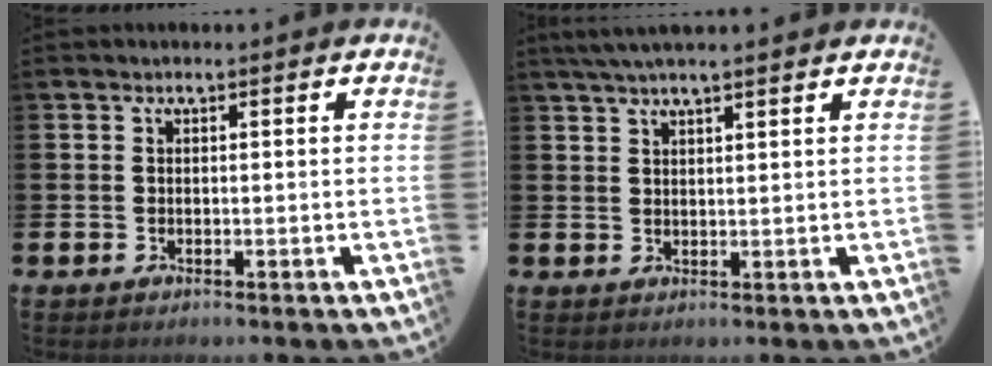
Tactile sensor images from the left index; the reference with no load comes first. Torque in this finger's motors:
{"motor_torque": [1.08, -1.06, 0.00, 0.21]}